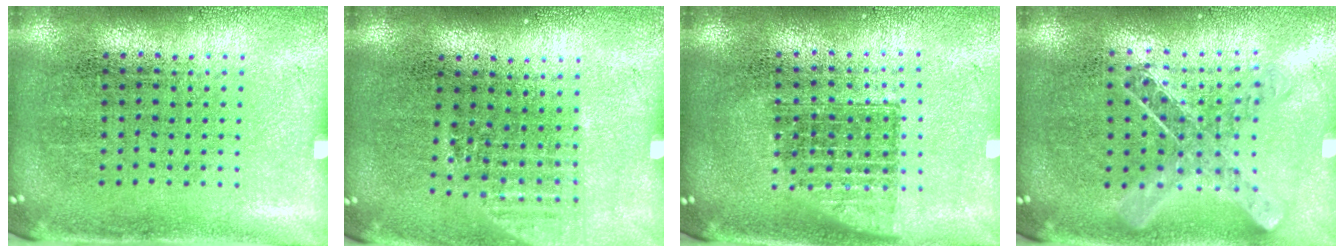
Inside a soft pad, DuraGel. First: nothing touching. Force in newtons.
{"total": 1.1, "press": 1.0, "slide": 0.4}
{"total": 1.3, "press": 1.1, "slide": 0.8}
{"total": 0.9, "press": 0.9, "slide": 0.0}